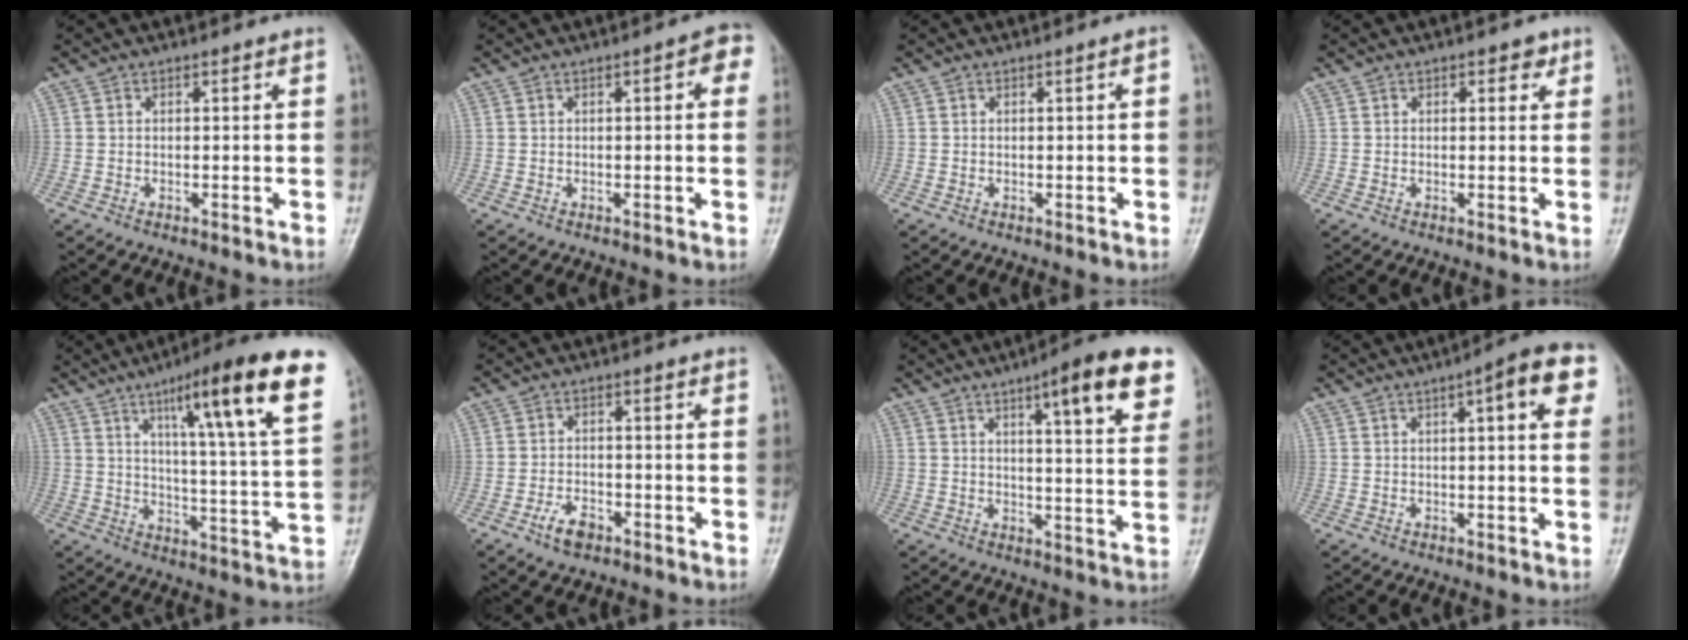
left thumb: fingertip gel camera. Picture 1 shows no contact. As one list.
[{"total": 4.0, "force": [1.0, 1.5, 3.5], "torque": [-0.032, 0.008, 0.004]}, {"total": 0.8, "force": [0.0, 0.1, 0.8], "torque": [-0.013, 0.001, 0.001]}, {"total": 2.2, "force": [1.2, 1.4, 1.3], "torque": [0.002, -0.002, 0.011]}, {"total": 20.9, "force": [11.0, 2.5, 17.6], "torque": [-0.239, -0.033, 0.161]}, {"total": 4.1, "force": [-2.5, 2.3, 2.3], "torque": [-0.038, 0.015, -0.046]}, {"total": 14.5, "force": [7.6, 3.0, 12.0], "torque": [-0.138, -0.026, 0.099]}, {"total": 9.6, "force": [3.4, 2.4, 8.7], "torque": [-0.096, 0.014, 0.034]}]